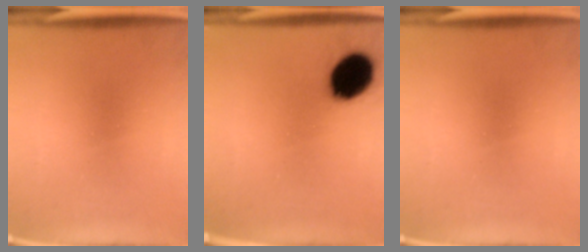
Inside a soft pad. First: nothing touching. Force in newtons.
{"total": 13.0}
{"total": 0.0}